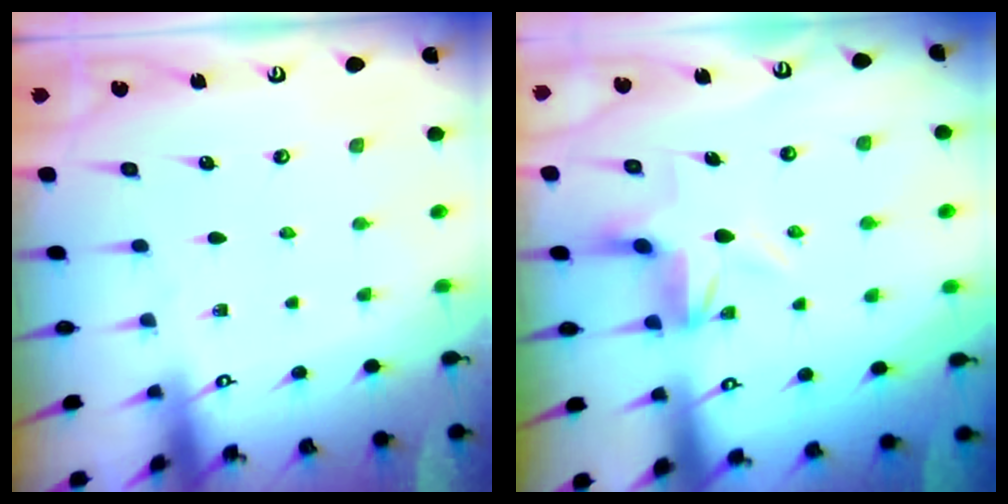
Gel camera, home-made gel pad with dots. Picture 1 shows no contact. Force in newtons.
{"total": 4.2, "press": 4.2, "slide": 0.3}